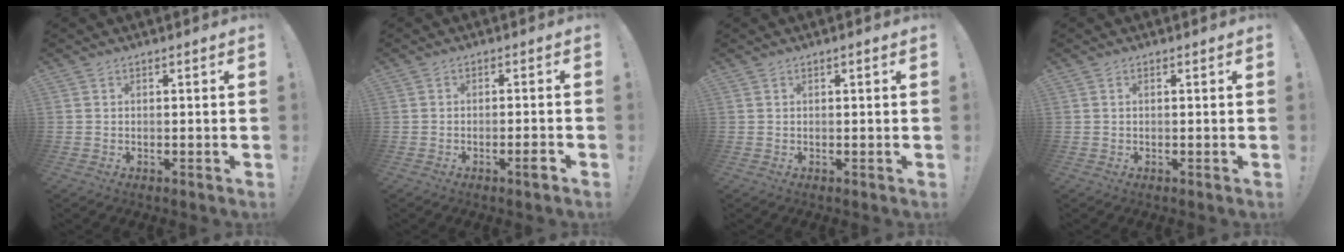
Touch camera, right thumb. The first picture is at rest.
{"total": 3.1, "force": [-1.7, 0.2, 2.7], "torque": [-0.038, 0.001, -0.027]}
{"total": 0.5, "force": [0.2, 0.0, 0.5], "torque": [-0.003, -0.002, 0.002]}
{"total": 0.0}